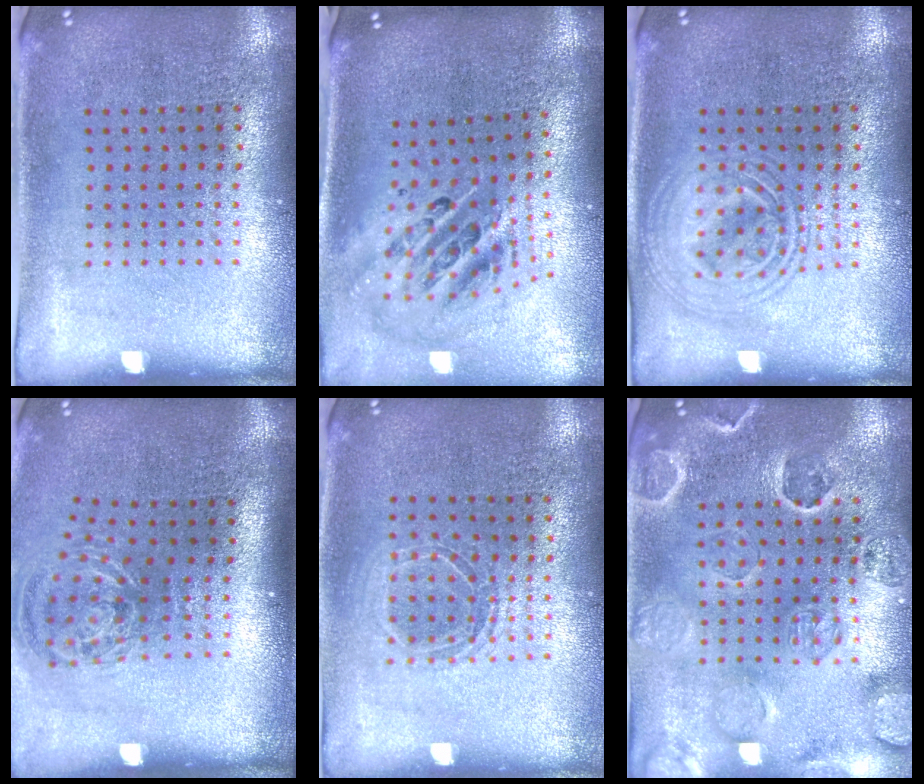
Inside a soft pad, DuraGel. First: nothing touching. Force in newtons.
{"total": 2.6, "press": 1.8, "slide": 1.9}
{"total": 2.9, "press": 2.9, "slide": 0.3}
{"total": 1.3, "press": 1.0, "slide": 0.9}
{"total": 1.3, "press": 1.3, "slide": 0.5}
{"total": 2.8, "press": 2.7, "slide": 0.6}